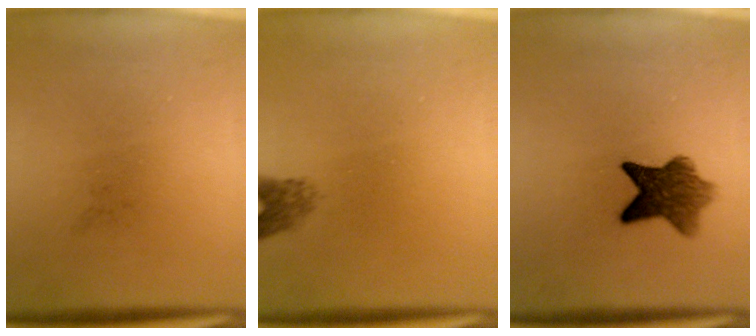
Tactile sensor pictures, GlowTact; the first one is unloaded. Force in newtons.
{"total": 2.1}
{"total": 7.2}